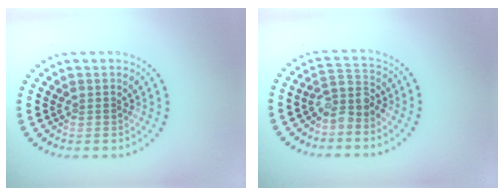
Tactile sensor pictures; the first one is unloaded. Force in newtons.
{"total": 2.9, "press": 2.2, "slide": 1.8}